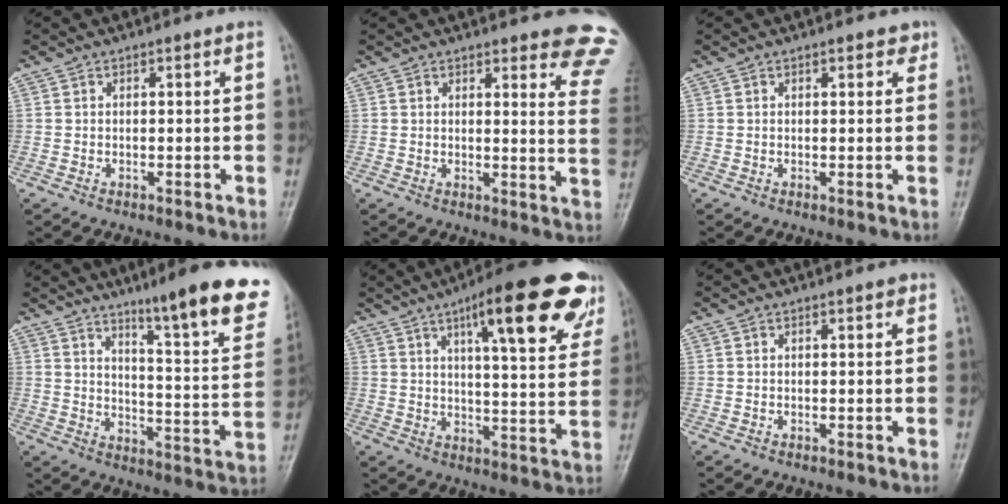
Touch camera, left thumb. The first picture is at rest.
{"total": 11.9, "force": [10.6, 2.3, 5.0], "torque": [-0.014, -0.085, 0.090]}
{"total": 1.9, "force": [1.1, 1.0, 1.1], "torque": [-0.001, -0.002, 0.011]}
{"total": 20.3, "force": [13.5, 2.4, 15.0], "torque": [-0.173, -0.070, 0.189]}
{"total": 20.4, "force": [11.0, 5.2, 16.3], "torque": [-0.192, -0.027, 0.150]}
{"total": 0.7, "force": [0.3, 0.3, 0.5], "torque": [-0.006, 0.001, 0.002]}